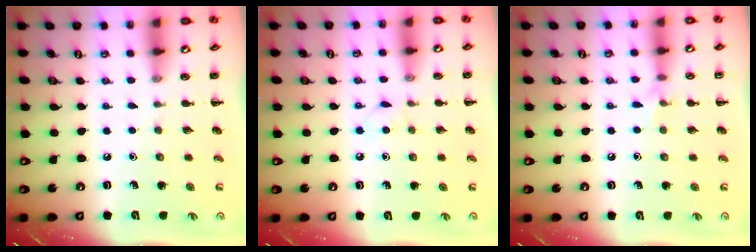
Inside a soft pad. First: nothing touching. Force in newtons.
{"total": 4.6, "press": 4.4, "slide": 1.3}
{"total": 5.8, "press": 5.5, "slide": 1.6}